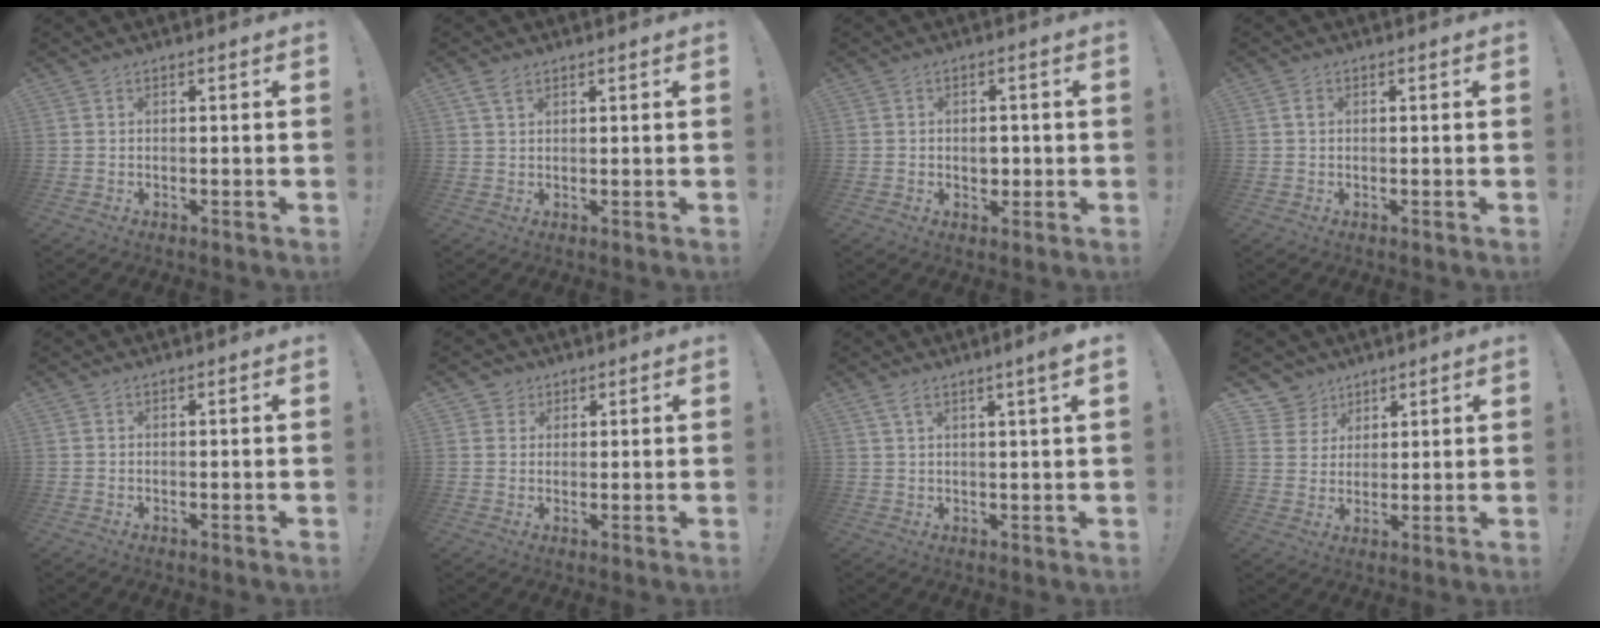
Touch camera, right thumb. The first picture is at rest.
{"total": 3.4, "force": [2.1, 1.7, 2.0], "torque": [-0.029, -0.006, 0.037]}
{"total": 3.6, "force": [-0.1, 3.3, 1.5], "torque": [-0.009, 0.002, -0.003]}
{"total": 1.1, "force": [0.2, 0.9, 0.6], "torque": [0.002, -0.002, 0.001]}
{"total": 0.0}
{"total": 3.3, "force": [1.7, 2.7, 0.5], "torque": [-0.005, -0.007, 0.031]}
{"total": 4.3, "force": [2.3, 0.0, 3.7], "torque": [-0.058, -0.010, 0.036]}
{"total": 6.6, "force": [4.5, 4.9, 0.4], "torque": [-0.016, -0.036, 0.091]}